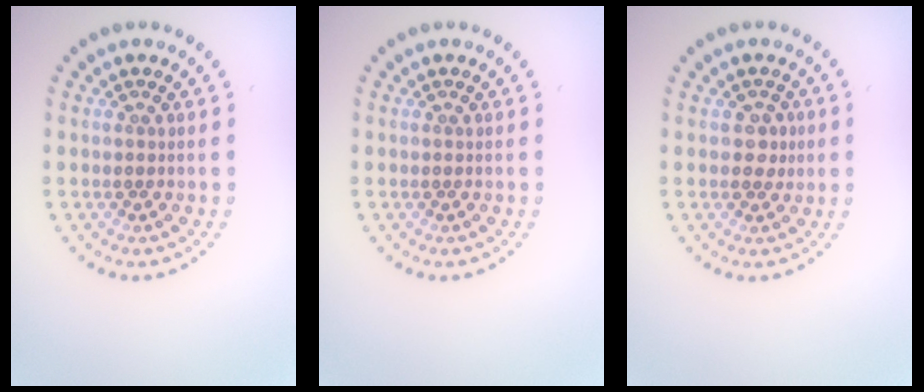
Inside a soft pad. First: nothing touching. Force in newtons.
{"total": 0.0}
{"total": 1.4, "press": 1.3, "slide": 0.5}